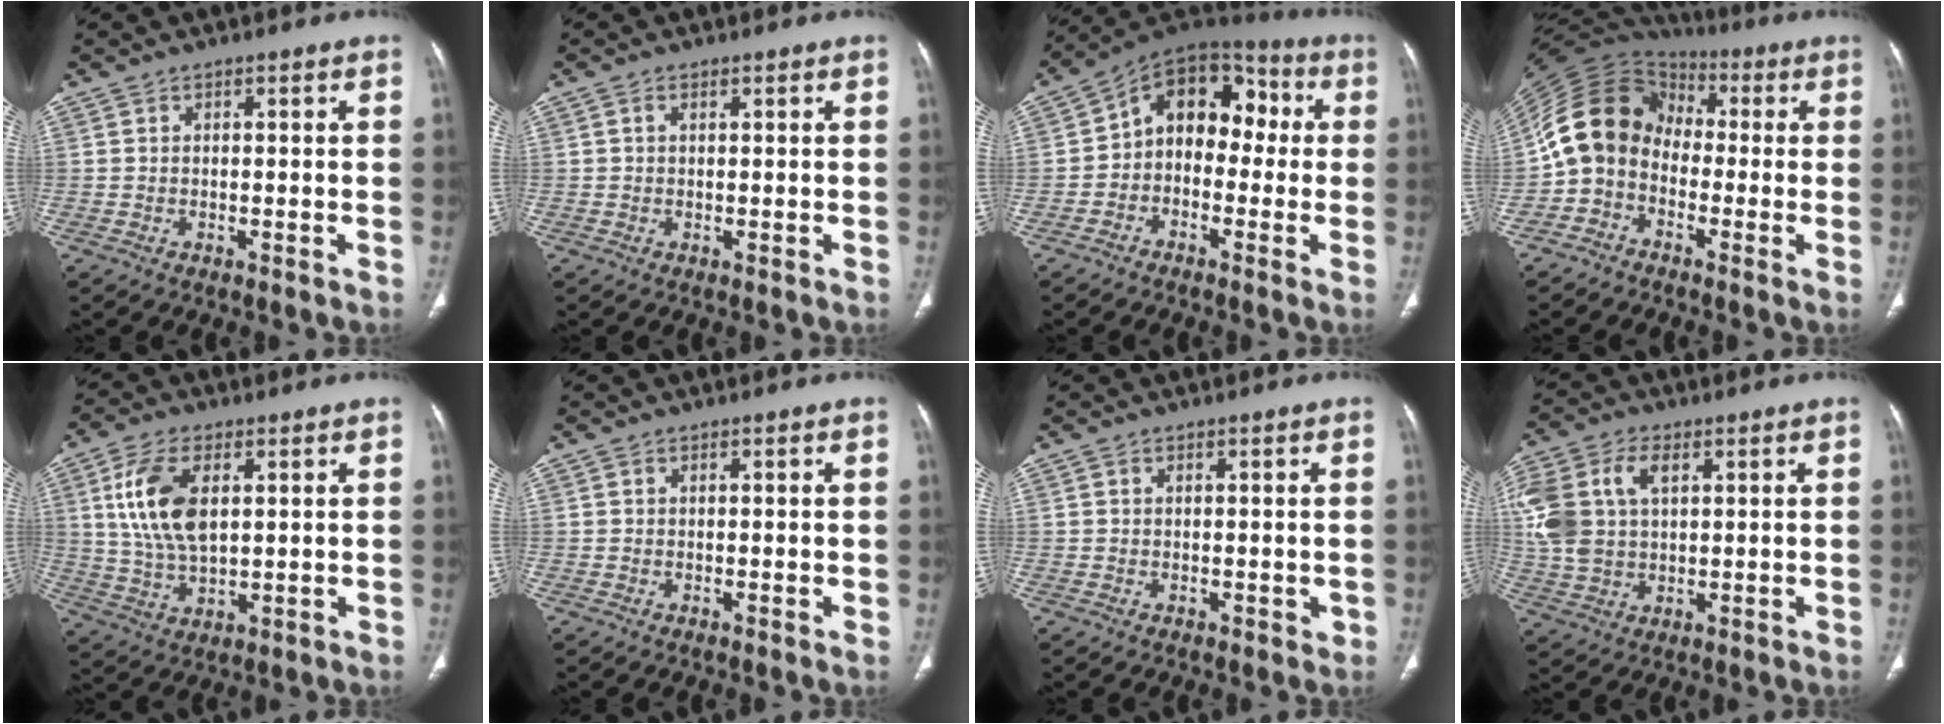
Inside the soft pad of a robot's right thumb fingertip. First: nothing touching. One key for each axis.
{"total": 0.9, "fx": 0.4, "fy": 0.6, "fz": 0.6, "tx": -0.012, "ty": 0.004, "tz": 0.005}
{"total": 13.1, "fx": -0.2, "fy": 9.5, "fz": 9.0, "tx": -0.081, "ty": 0.052, "tz": -0.025}
{"total": 12.7, "fx": -2.3, "fy": 10.4, "fz": 7.0, "tx": -0.119, "ty": 0.058, "tz": -0.062}
{"total": 11.9, "fx": 3.1, "fy": 6.4, "fz": 9.6, "tx": -0.188, "ty": -0.009, "tz": 0.061}
{"total": 0.6, "fx": 0.1, "fy": 0.3, "fz": 0.5, "tx": -0.005, "ty": -0.001, "tz": 0.002}
{"total": 1.0, "fx": 0.2, "fy": 0.8, "fz": 0.6, "tx": -0.008, "ty": -0.002, "tz": 0.007}
{"total": 13.6, "fx": 3.6, "fy": 9.0, "fz": 9.6, "tx": -0.216, "ty": 0.012, "tz": 0.073}